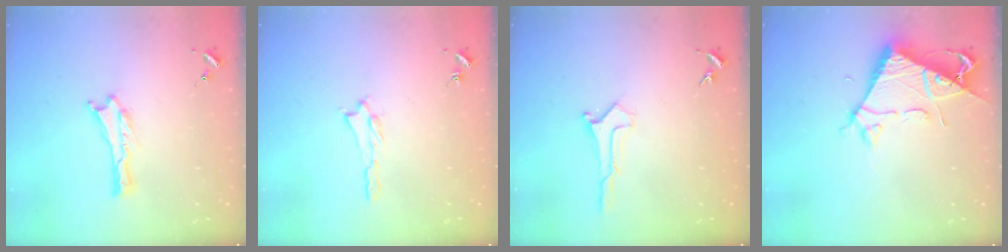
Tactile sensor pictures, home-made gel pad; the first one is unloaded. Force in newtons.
{"total": 1.2, "press": 1.2, "slide": 0.3}
{"total": 0.6, "press": 0.6, "slide": 0.1}
{"total": 7.2, "press": 7.2, "slide": 0.7}